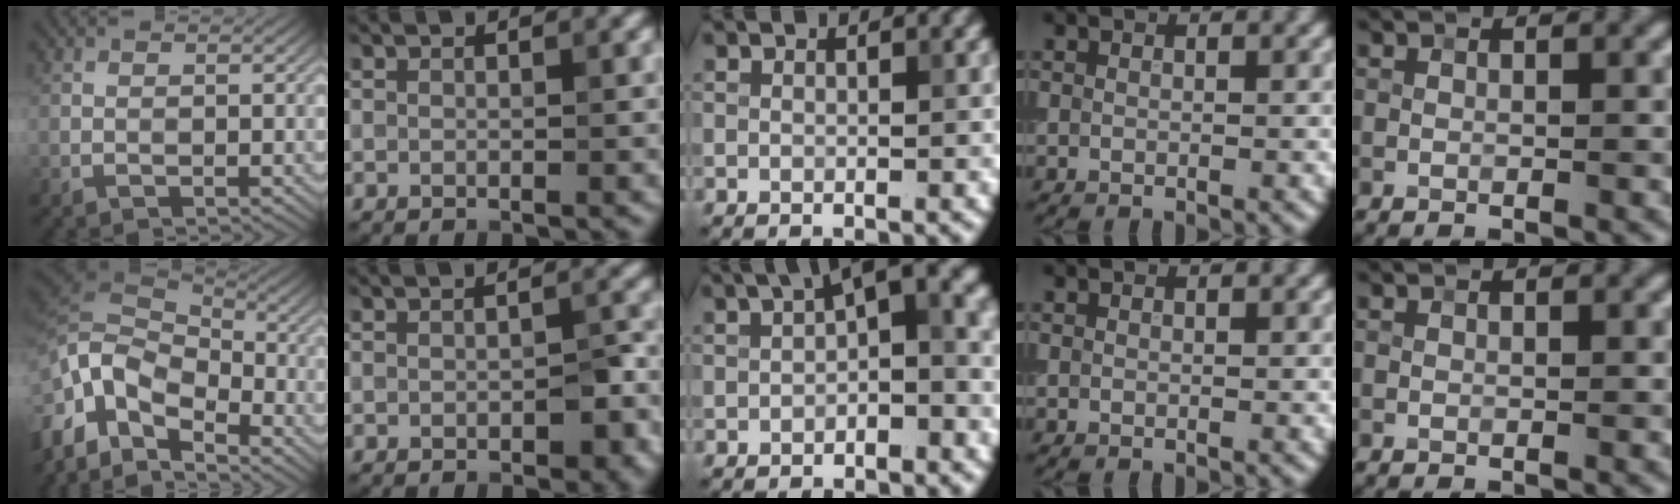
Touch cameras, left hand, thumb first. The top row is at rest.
{"thumb": {"total": 15.3, "force": [-5.2, 9.5, 10.8], "torque": [-0.262, -0.009, -0.092]}, "index": {"total": 2.5, "force": [-0.8, 1.3, 1.9], "torque": [-0.025, -0.002, -0.007]}, "middle": {"total": 5.8, "force": [0.9, 2.5, 5.2], "torque": [-0.058, 0.019, 0.003]}}